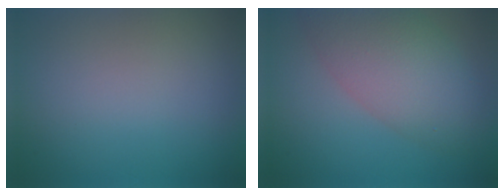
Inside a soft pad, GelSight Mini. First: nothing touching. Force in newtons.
{"total": 6.9, "press": 6.9, "slide": 0.5}